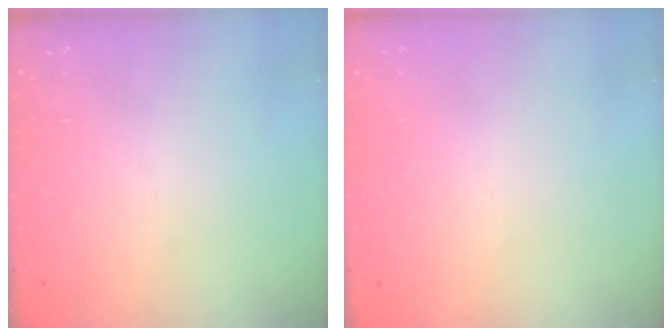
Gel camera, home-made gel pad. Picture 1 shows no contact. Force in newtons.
{"total": 0.7, "press": 0.7, "slide": 0.3}